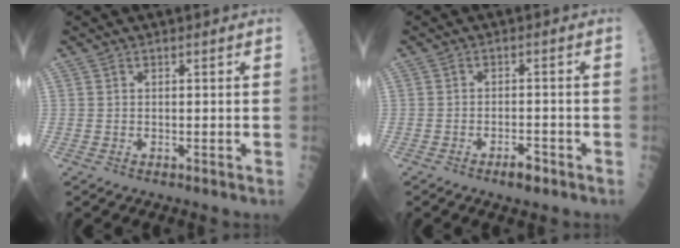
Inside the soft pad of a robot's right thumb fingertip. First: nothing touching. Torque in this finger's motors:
{"motor_torque": [2.78, 2.23, 0.38, -0.18, 0.02]}